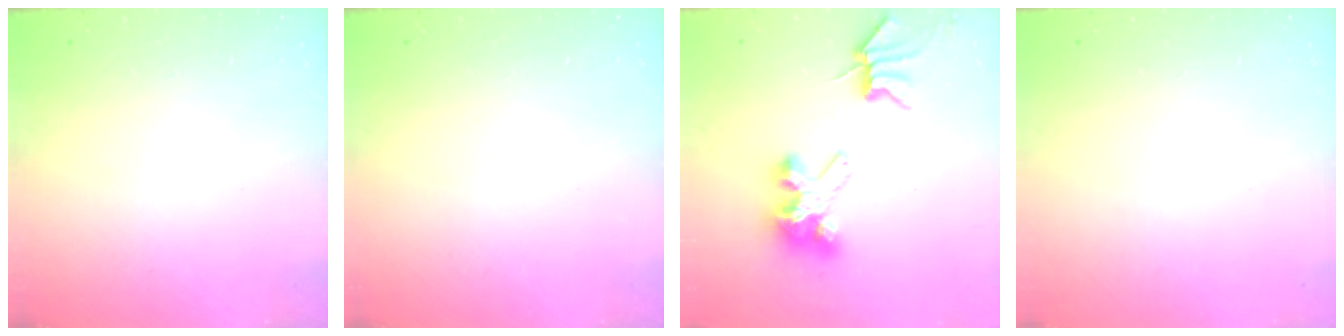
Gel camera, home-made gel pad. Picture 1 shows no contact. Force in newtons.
{"total": 0.0}
{"total": 8.1, "press": 8.1, "slide": 0.6}
{"total": 0.0}